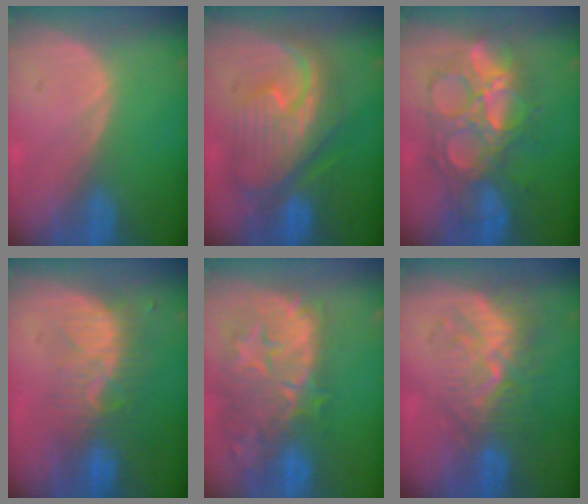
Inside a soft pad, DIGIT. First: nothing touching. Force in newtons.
{"total": 10.7, "press": 10.7, "slide": 0.9}
{"total": 10.0, "press": 10.0, "slide": 0.7}
{"total": 8.1, "press": 7.3, "slide": 3.6}
{"total": 12.7, "press": 11.4, "slide": 5.6}
{"total": 9.5, "press": 8.6, "slide": 4.1}